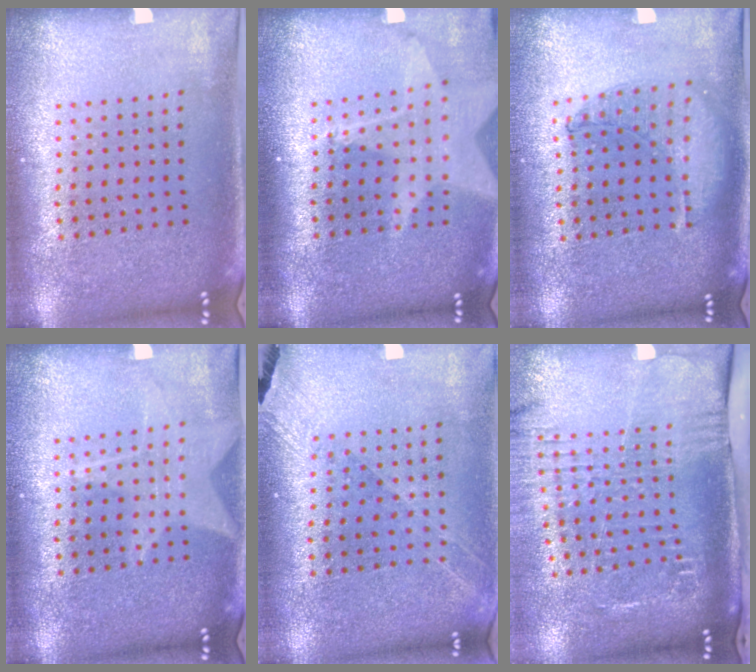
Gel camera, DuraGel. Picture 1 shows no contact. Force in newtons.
{"total": 2.0, "press": 1.6, "slide": 1.2}
{"total": 0.9, "press": 0.9, "slide": 0.3}
{"total": 1.8, "press": 1.8, "slide": 0.3}
{"total": 1.3, "press": 1.2, "slide": 0.5}
{"total": 2.6, "press": 2.1, "slide": 1.6}